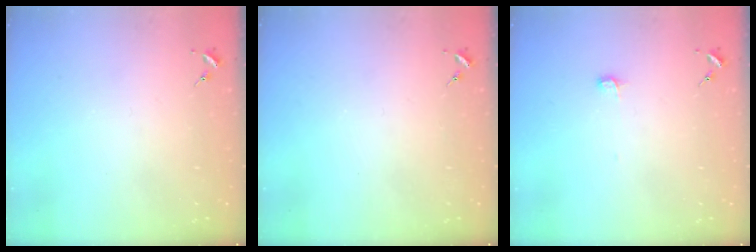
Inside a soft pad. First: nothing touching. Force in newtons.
{"total": 0.0}
{"total": 3.7, "press": 3.7, "slide": 0.4}